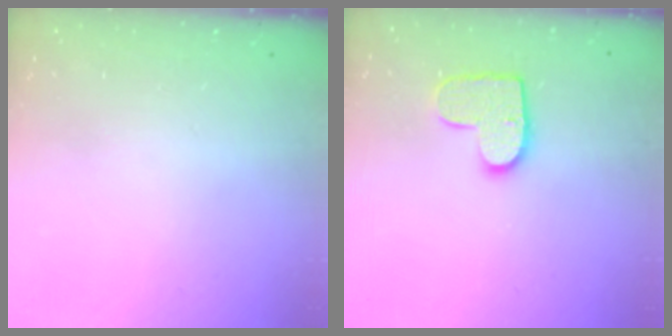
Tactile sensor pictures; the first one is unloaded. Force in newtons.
{"total": 10.4, "press": 10.4, "slide": 0.5}